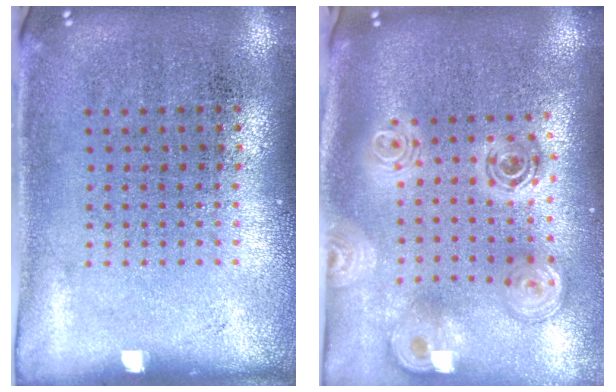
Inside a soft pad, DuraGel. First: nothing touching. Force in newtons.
{"total": 2.6, "press": 1.9, "slide": 1.8}